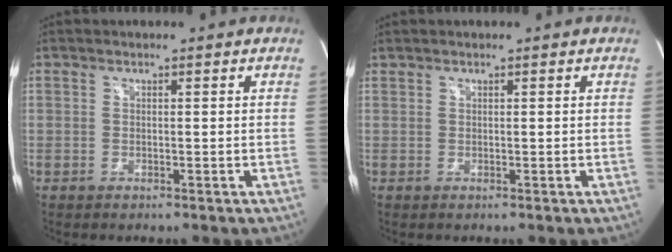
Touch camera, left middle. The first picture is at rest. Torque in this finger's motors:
{"motor_torque": [0.05, -0.56, 0.17, 0.00]}